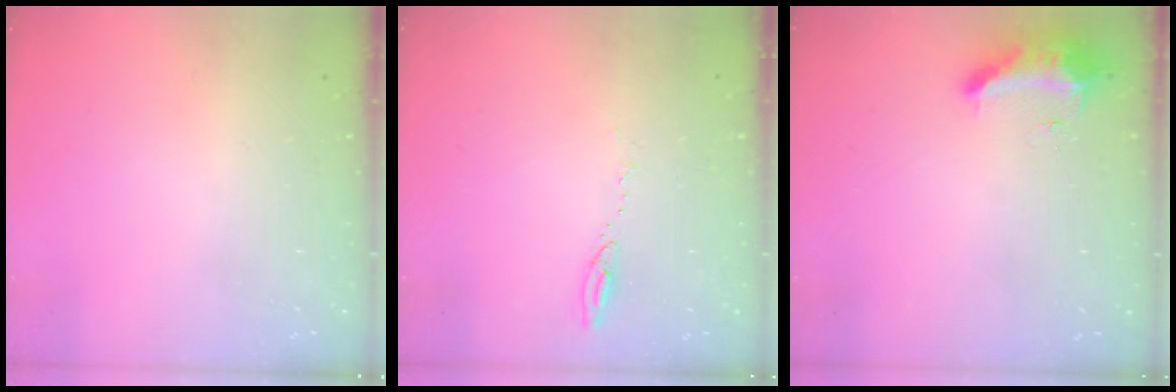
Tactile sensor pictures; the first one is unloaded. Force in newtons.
{"total": 5.3, "press": 5.2, "slide": 0.5}
{"total": 10.2, "press": 9.6, "slide": 3.5}